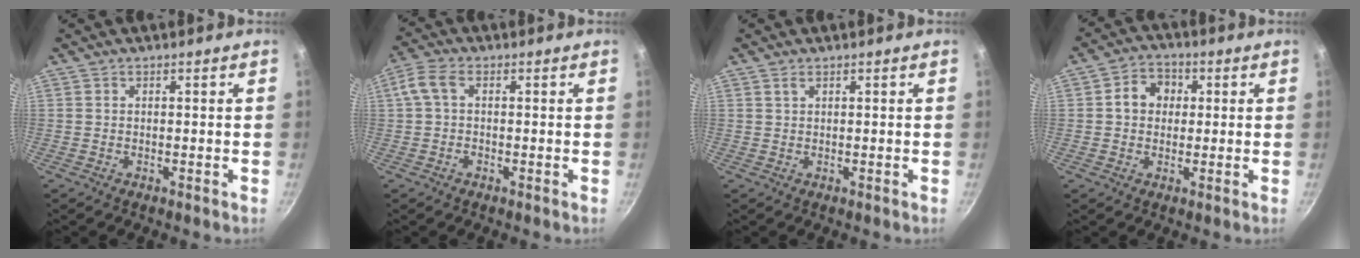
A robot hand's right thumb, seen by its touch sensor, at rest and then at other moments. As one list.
[{"total": 4.7, "force": [0.2, 3.2, 3.4], "torque": [-0.076, 0.015, -0.006]}, {"total": 0.9, "force": [0.6, 0.4, 0.6], "torque": [-0.010, -0.001, 0.012]}, {"total": 6.4, "force": [1.0, 5.4, 3.3], "torque": [-0.024, 0.012, 0.005]}]